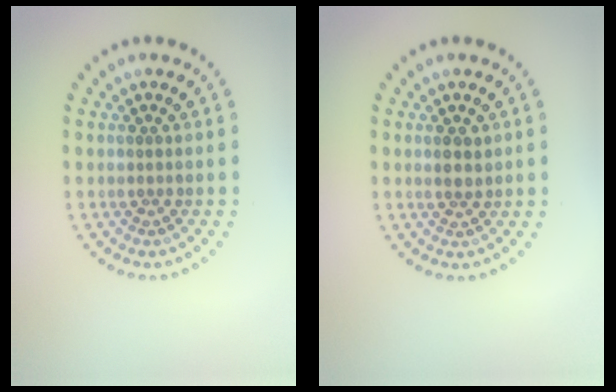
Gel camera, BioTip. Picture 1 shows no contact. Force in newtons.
{"total": 1.5, "press": 1.5, "slide": 0.5}